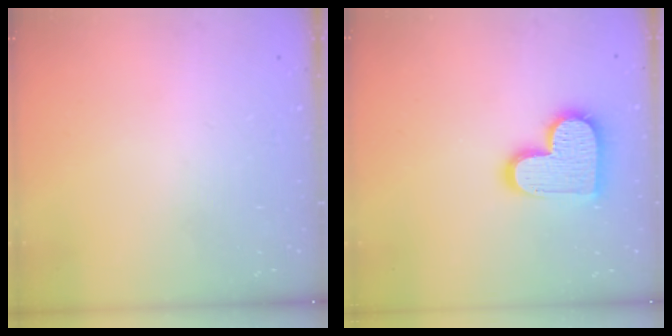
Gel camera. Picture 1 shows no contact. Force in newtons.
{"total": 15.1, "press": 15.0, "slide": 0.9}